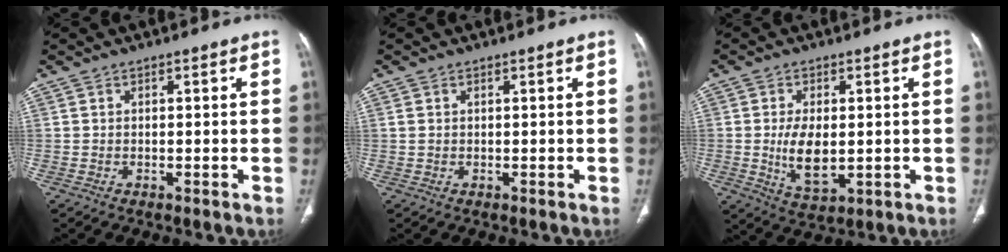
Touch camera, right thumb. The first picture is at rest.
{"total": 0.8, "force": [0.3, 0.5, 0.5], "torque": [-0.013, 0.007, 0.010]}
{"total": 8.0, "force": [-0.3, 4.3, 6.8], "torque": [-0.118, -0.013, 0.007]}